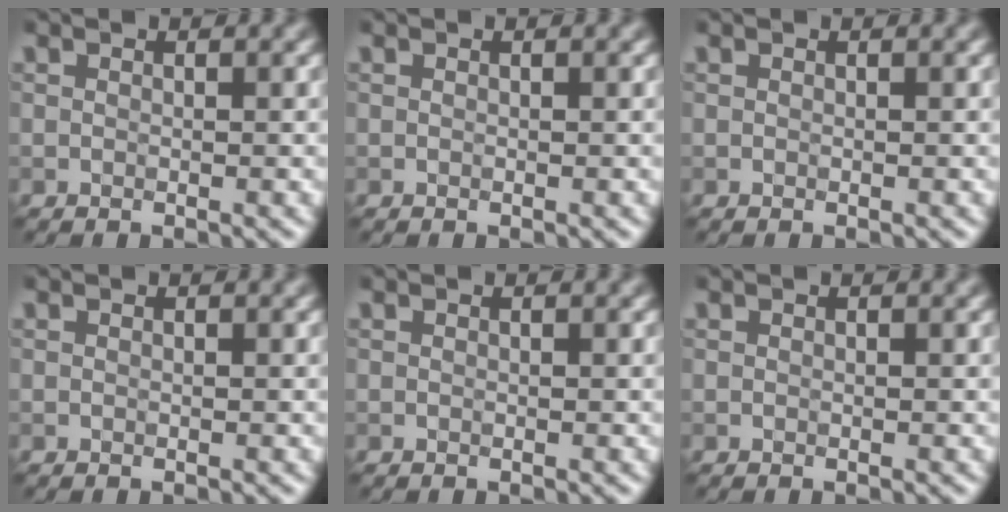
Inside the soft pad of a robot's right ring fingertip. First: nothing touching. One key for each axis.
{"total": 0.0}
{"total": 0.0}
{"total": 0.0}
{"total": 0.0}
{"total": 0.0}